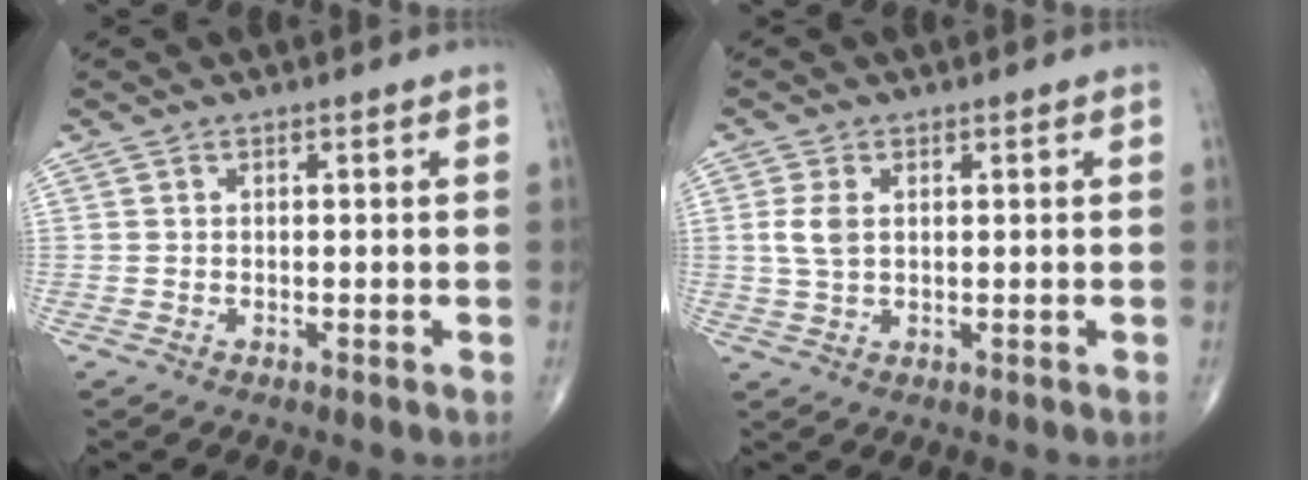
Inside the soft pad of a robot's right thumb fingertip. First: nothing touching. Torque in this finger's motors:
{"motor_torque": [0.06, 0.05, 0.03, -0.07, 0.04]}